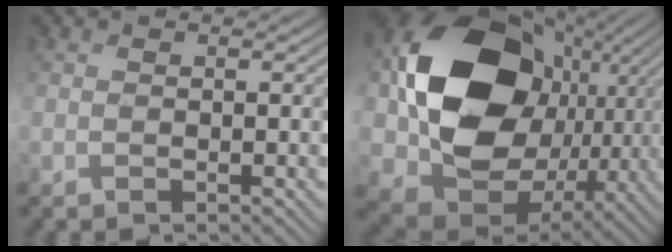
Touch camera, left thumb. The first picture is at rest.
{"total": 20.4, "force": [2.5, 16.3, 11.9], "torque": [-0.276, -0.018, 0.061]}